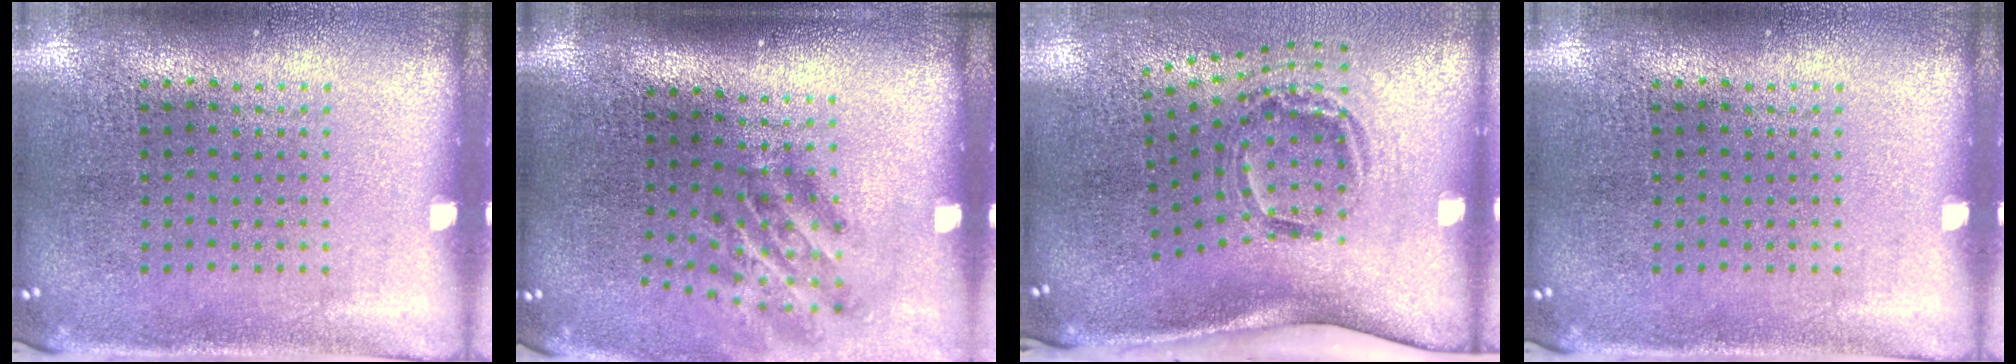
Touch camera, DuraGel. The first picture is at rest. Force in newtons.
{"total": 1.9, "press": 1.2, "slide": 1.5}
{"total": 2.0, "press": 1.2, "slide": 1.7}
{"total": 0.0}